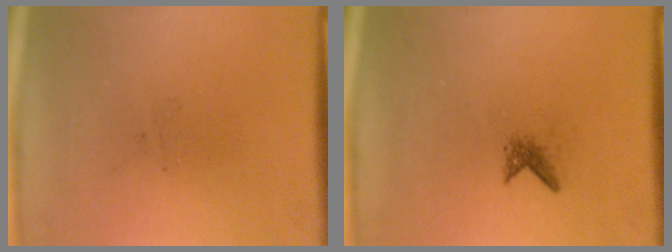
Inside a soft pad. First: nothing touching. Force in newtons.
{"total": 1.1}